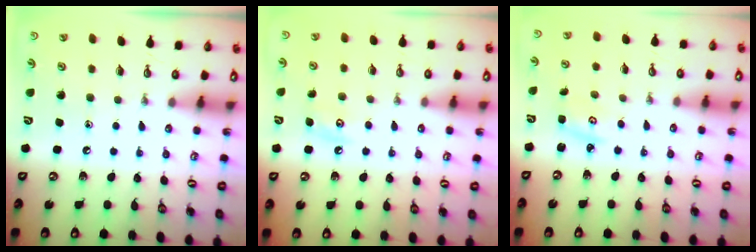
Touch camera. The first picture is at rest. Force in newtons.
{"total": 6.4, "press": 6.3, "slide": 0.8}
{"total": 3.0, "press": 2.9, "slide": 0.4}